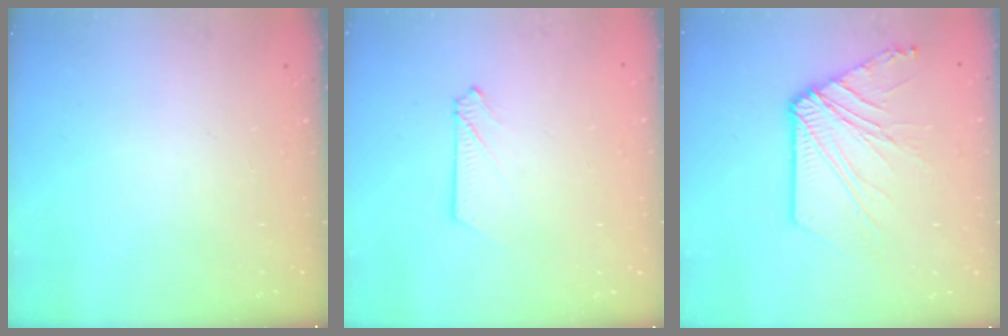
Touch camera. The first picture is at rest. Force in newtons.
{"total": 2.6, "press": 2.6, "slide": 0.3}
{"total": 11.5, "press": 11.5, "slide": 0.8}